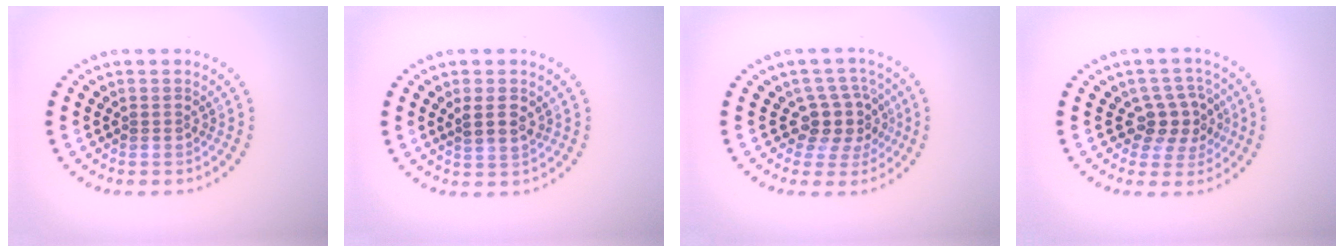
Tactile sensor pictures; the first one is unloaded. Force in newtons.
{"total": 2.3, "press": 2.2, "slide": 0.7}
{"total": 3.5, "press": 2.8, "slide": 2.1}
{"total": 3.3, "press": 2.9, "slide": 1.6}